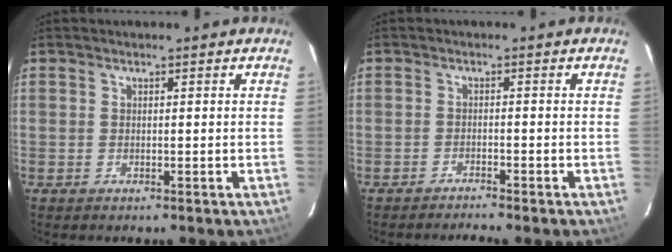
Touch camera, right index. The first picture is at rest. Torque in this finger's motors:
{"motor_torque": [-0.11, -0.24, 0.14, 0.01]}